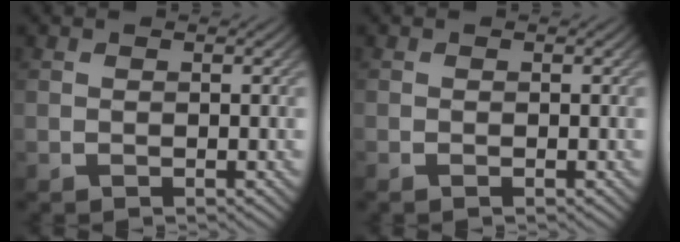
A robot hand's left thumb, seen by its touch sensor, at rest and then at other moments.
{"total": 0.0}